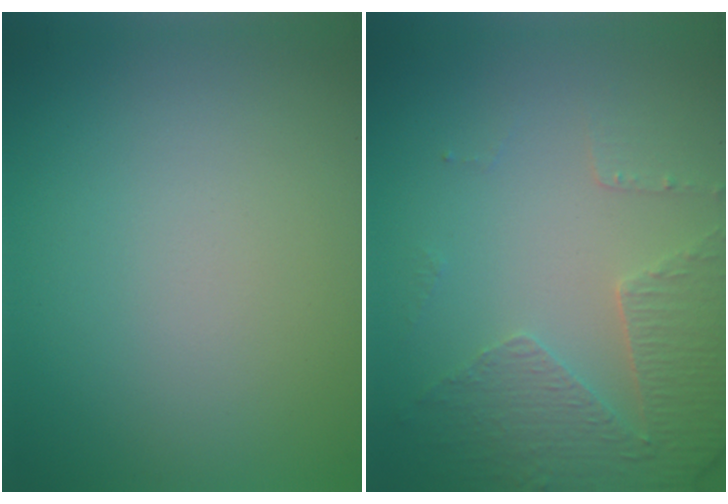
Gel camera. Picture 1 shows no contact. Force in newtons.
{"total": 4.6, "press": 3.4, "slide": 3.1}